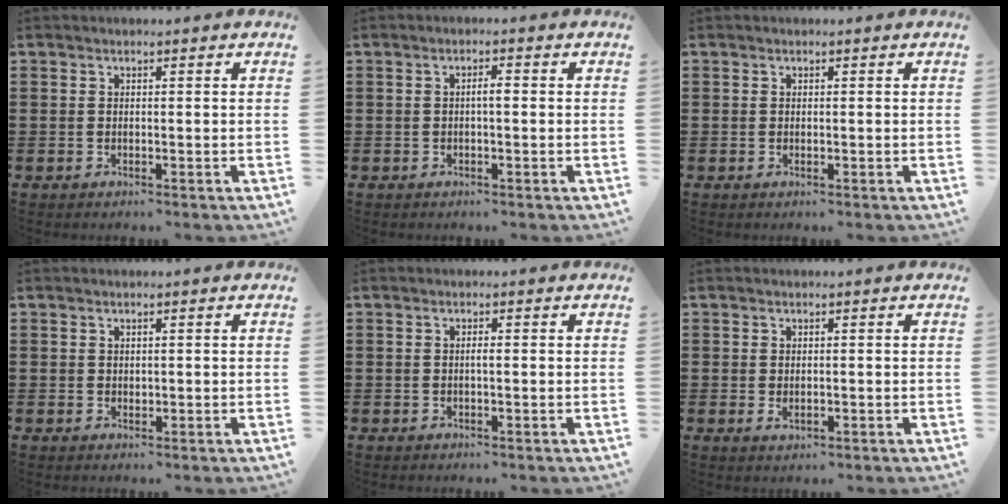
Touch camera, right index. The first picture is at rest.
{"total": 1.5, "force": [-0.2, 0.3, 1.5], "torque": [-0.028, 0.003, -0.004]}
{"total": 0.0}
{"total": 0.8, "force": [0.4, 0.6, 0.2], "torque": [-0.006, 0.003, 0.007]}
{"total": 0.8, "force": [-0.1, 0.1, 0.8], "torque": [-0.015, -0.003, -0.001]}
{"total": 1.1, "force": [0.0, 0.6, 0.9], "torque": [-0.019, 0.002, 0.001]}